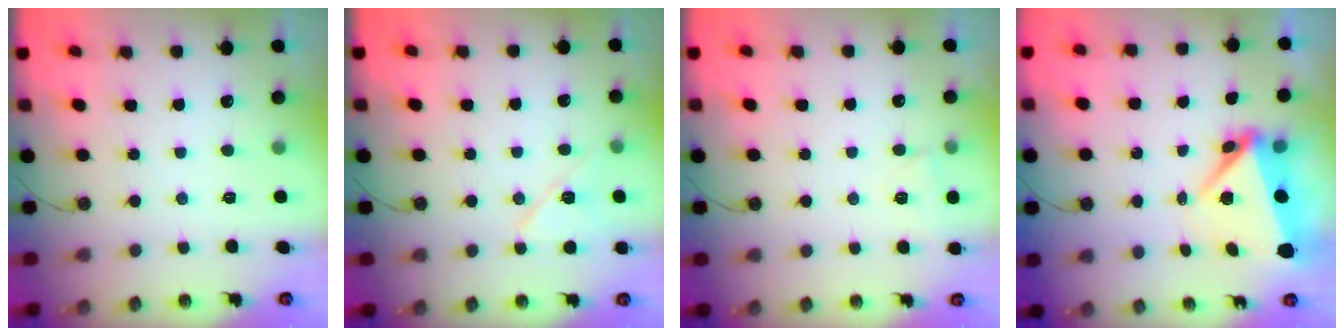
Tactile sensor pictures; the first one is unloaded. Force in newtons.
{"total": 9.4, "press": 9.4, "slide": 1.1}
{"total": 5.3, "press": 1.7, "slide": 5.1}
{"total": 6.4, "press": 6.0, "slide": 2.2}